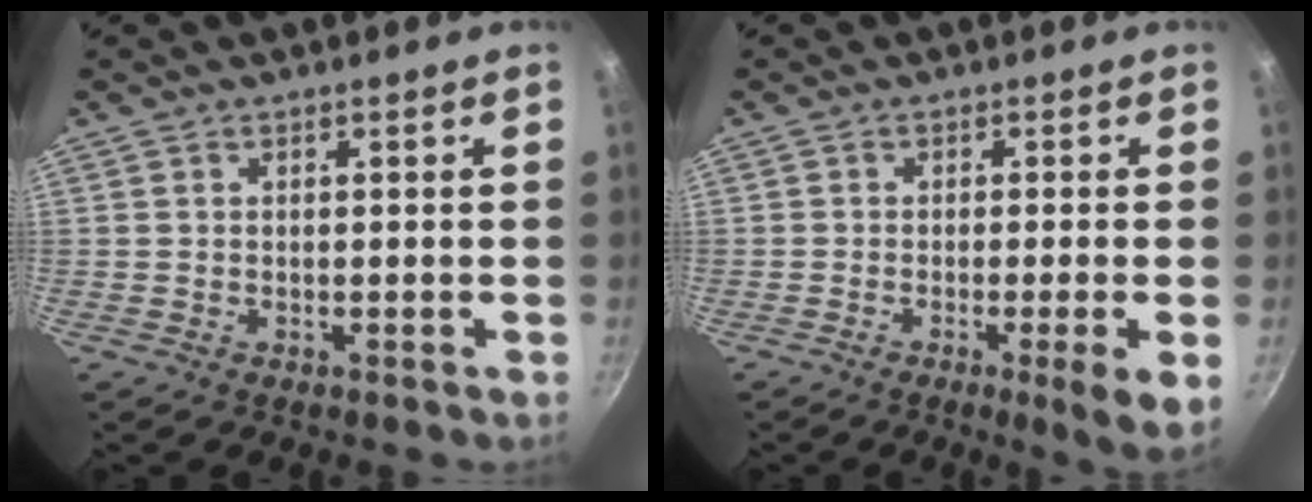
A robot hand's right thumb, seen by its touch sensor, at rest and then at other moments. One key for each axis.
{"total": 5.9, "fx": -1.8, "fy": 0.3, "fz": 5.6, "tx": -0.087, "ty": 0.000, "tz": -0.027}